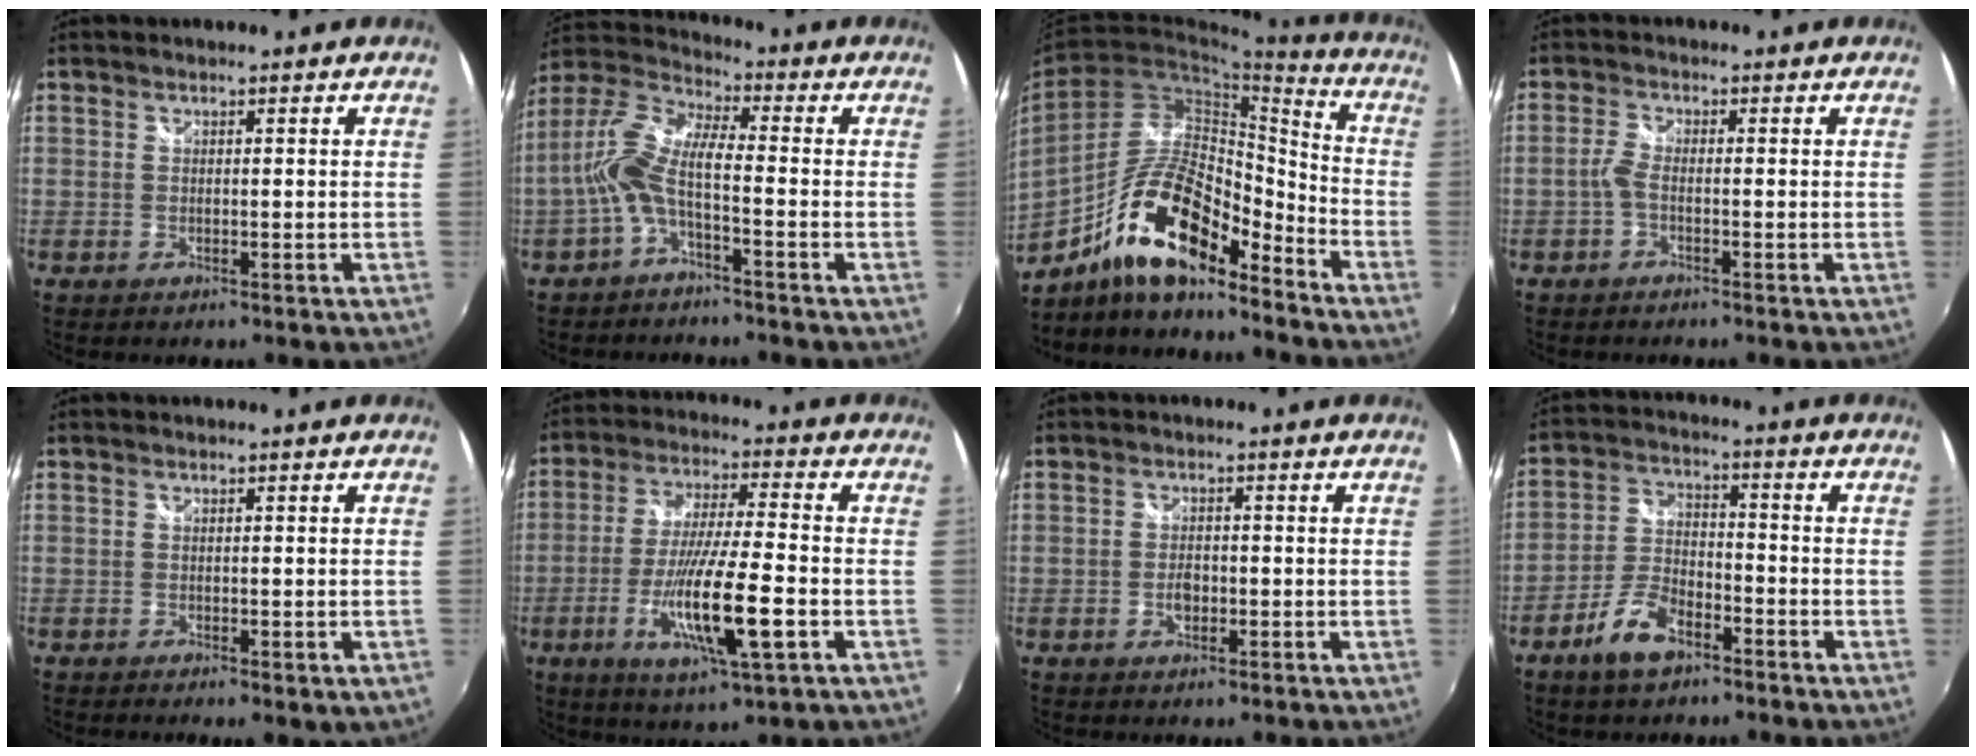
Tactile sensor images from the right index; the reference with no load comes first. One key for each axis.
{"total": 9.1, "fx": -2.2, "fy": 2.3, "fz": 8.5, "tx": -0.188, "ty": 0.013, "tz": -0.044}
{"total": 16.9, "fx": -11.6, "fy": 5.0, "fz": 11.1, "tx": -0.209, "ty": 0.004, "tz": -0.212}
{"total": 2.0, "fx": -1.0, "fy": 0.5, "fz": 1.7, "tx": -0.044, "ty": 0.003, "tz": -0.025}
{"total": 2.8, "fx": -1.2, "fy": 0.8, "fz": 2.4, "tx": -0.036, "ty": -0.013, "tz": -0.013}
{"total": 15.2, "fx": -5.1, "fy": 1.6, "fz": 14.2, "tx": -0.273, "ty": -0.024, "tz": -0.089}
{"total": 2.8, "fx": -0.9, "fy": 1.7, "fz": 2.0, "tx": -0.036, "ty": 0.000, "tz": -0.017}
{"total": 8.3, "fx": -5.4, "fy": 3.6, "fz": 5.1, "tx": -0.112, "ty": 0.006, "tz": -0.101}